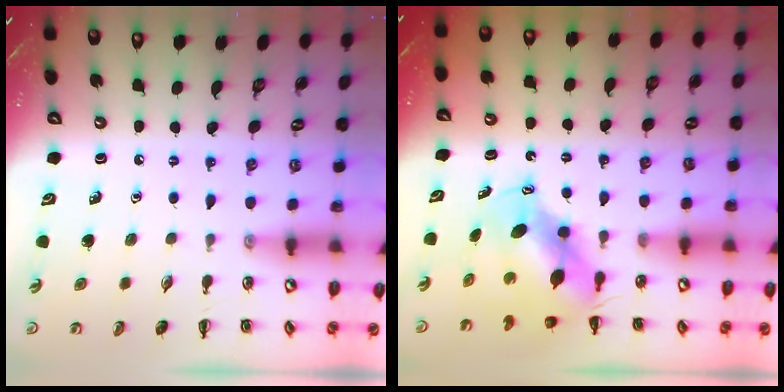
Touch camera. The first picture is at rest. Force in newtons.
{"total": 6.6, "press": 6.5, "slide": 1.4}